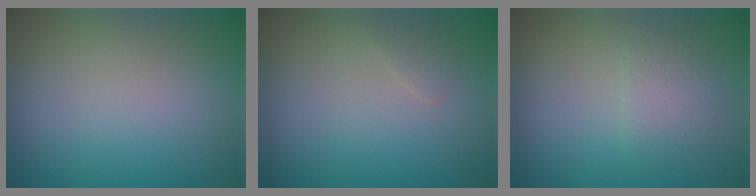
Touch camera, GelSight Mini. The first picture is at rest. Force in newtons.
{"total": 0.6, "press": 0.6, "slide": 0.0}
{"total": 1.8, "press": 1.8, "slide": 0.1}